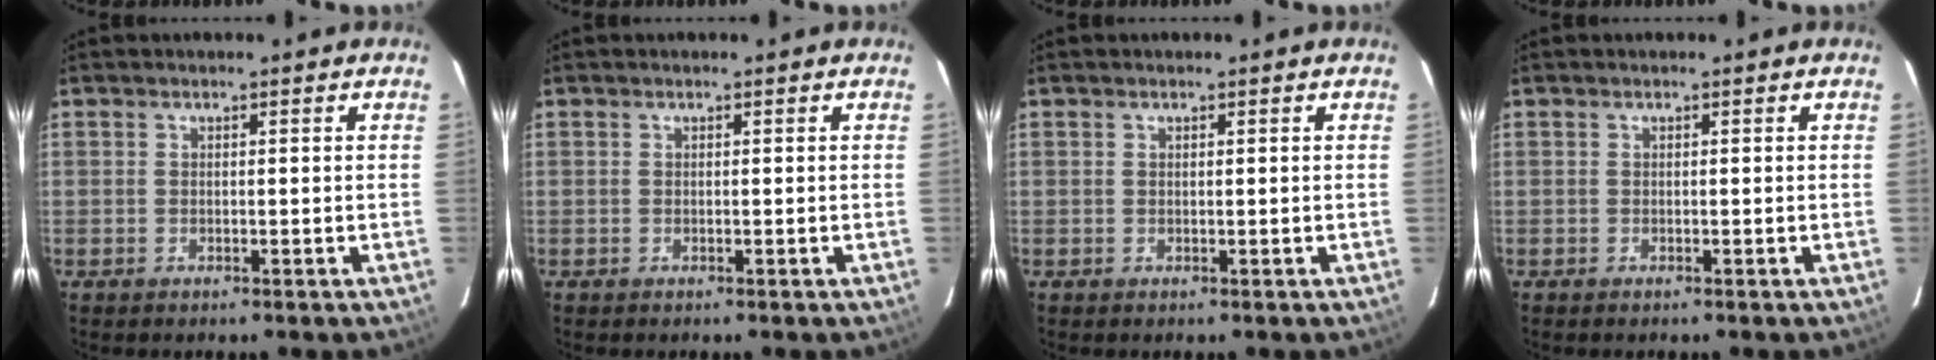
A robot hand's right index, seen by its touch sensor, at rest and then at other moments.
{"total": 0.0}
{"total": 0.0}
{"total": 0.0}